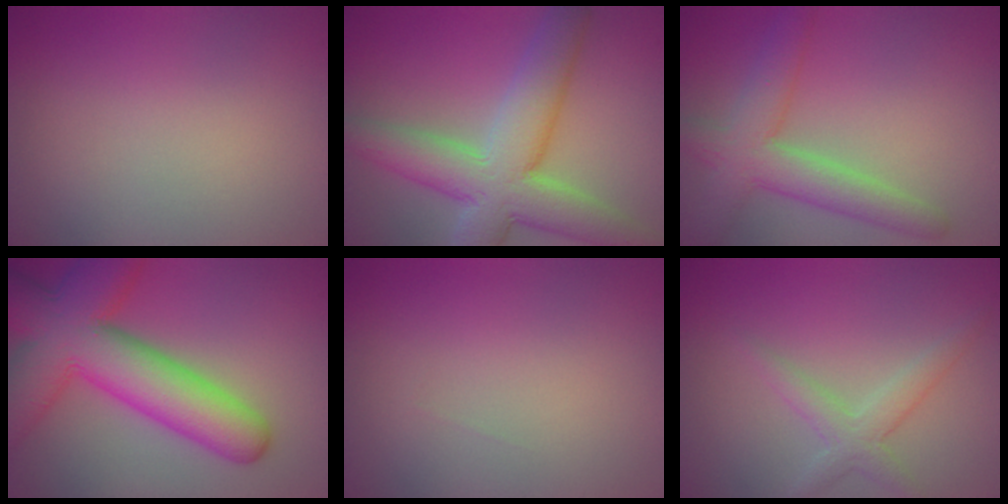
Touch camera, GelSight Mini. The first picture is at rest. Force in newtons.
{"total": 8.9, "press": 8.8, "slide": 0.6}
{"total": 5.3, "press": 5.3, "slide": 0.2}
{"total": 11.3, "press": 11.3, "slide": 0.6}
{"total": 0.0}
{"total": 2.5, "press": 2.5, "slide": 0.0}